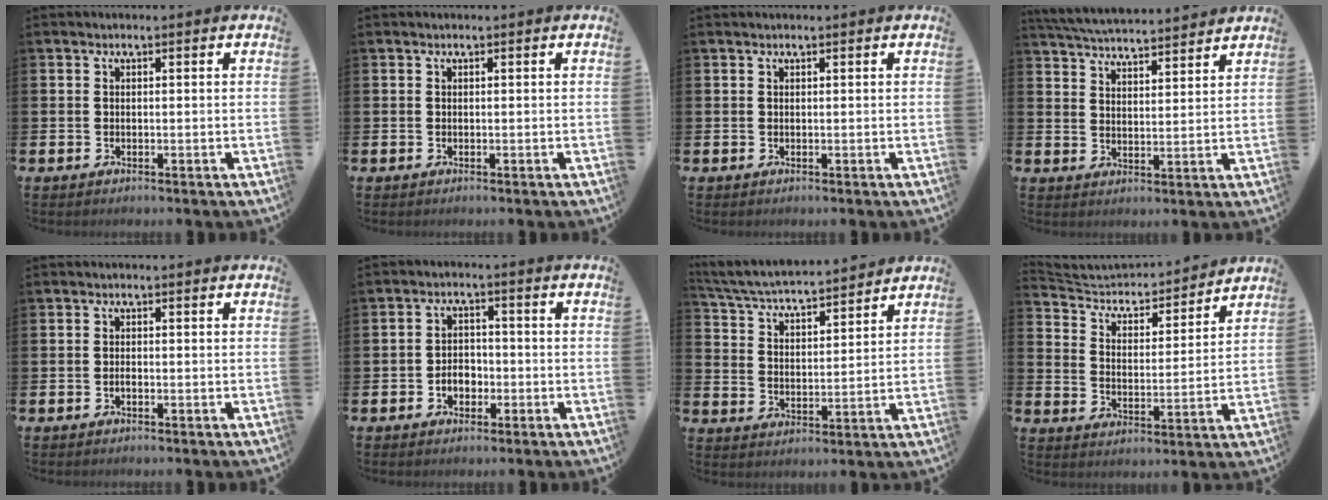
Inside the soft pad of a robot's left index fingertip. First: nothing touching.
{"total": 0.0}
{"total": 0.0}
{"total": 5.2, "force": [5.1, 0.2, 0.4], "torque": [-0.031, -0.032, 0.091]}
{"total": 0.5, "force": [-0.4, 0.2, 0.3], "torque": [-0.014, -0.001, -0.004]}
{"total": 3.0, "force": [-1.2, 2.3, 1.6], "torque": [-0.023, 0.003, -0.029]}
{"total": 4.8, "force": [4.7, 0.4, 1.0], "torque": [-0.046, -0.039, 0.078]}
{"total": 4.4, "force": [4.2, 1.2, 0.2], "torque": [-0.037, -0.042, 0.066]}